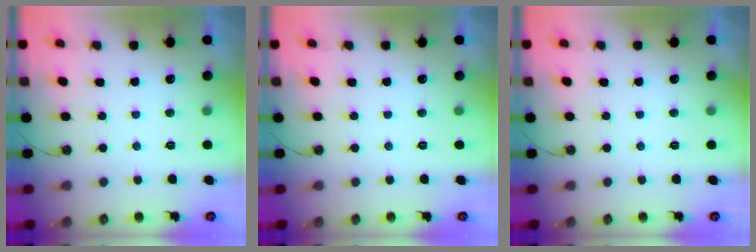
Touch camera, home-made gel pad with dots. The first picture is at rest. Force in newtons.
{"total": 0.0}
{"total": 0.0}